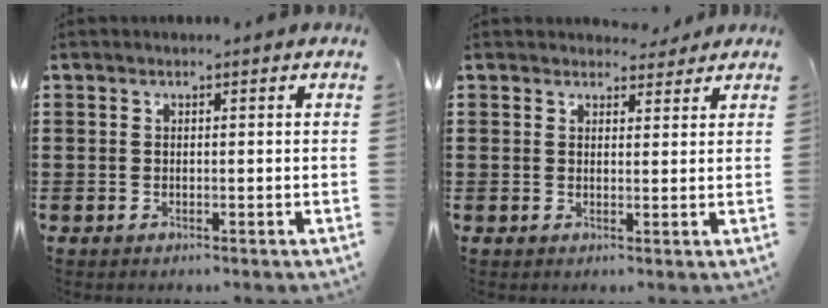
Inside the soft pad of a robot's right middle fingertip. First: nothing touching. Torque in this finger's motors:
{"motor_torque": [-0.02, 0.13, 0.00, -0.01]}